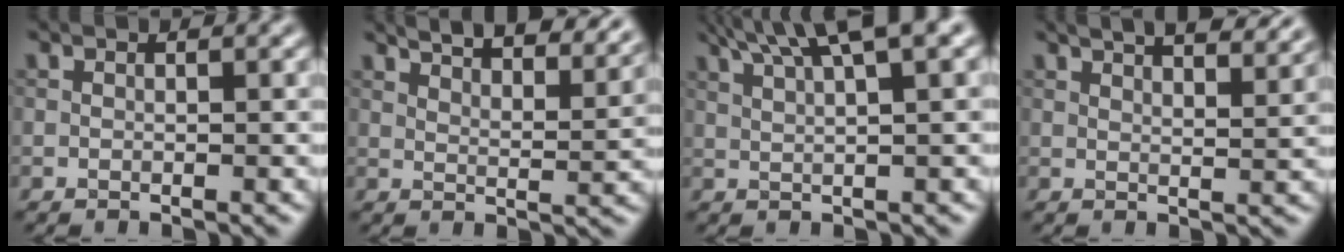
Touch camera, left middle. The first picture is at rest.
{"total": 9.4, "force": [7.7, 2.5, 4.8], "torque": [-0.043, 0.015, 0.072]}
{"total": 7.5, "force": [4.6, 1.3, 5.8], "torque": [-0.078, 0.025, 0.063]}
{"total": 7.2, "force": [5.4, 2.4, 4.2], "torque": [-0.024, 0.029, 0.040]}